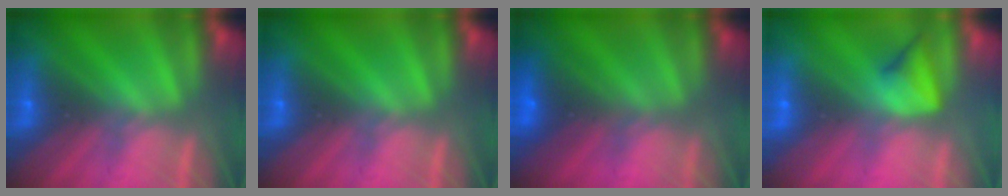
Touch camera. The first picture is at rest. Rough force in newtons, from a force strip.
{"total": 0.0}
{"total": 6.8}
{"total": 4.5}